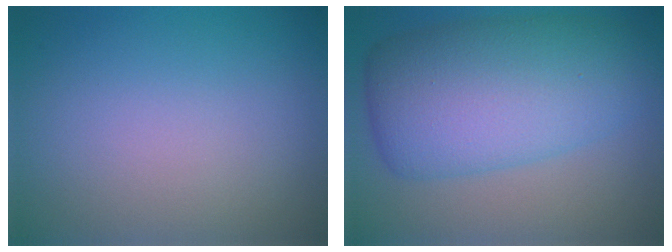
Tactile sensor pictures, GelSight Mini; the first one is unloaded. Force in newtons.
{"total": 9.6, "press": 9.6, "slide": 0.3}